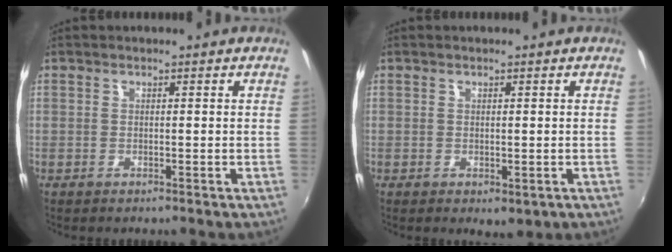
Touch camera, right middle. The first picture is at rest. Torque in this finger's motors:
{"motor_torque": [0.19, -0.43, -0.03, 0.00]}